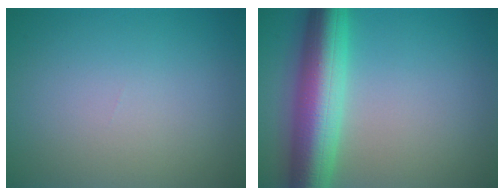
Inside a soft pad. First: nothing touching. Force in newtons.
{"total": 8.6, "press": 8.6, "slide": 0.3}